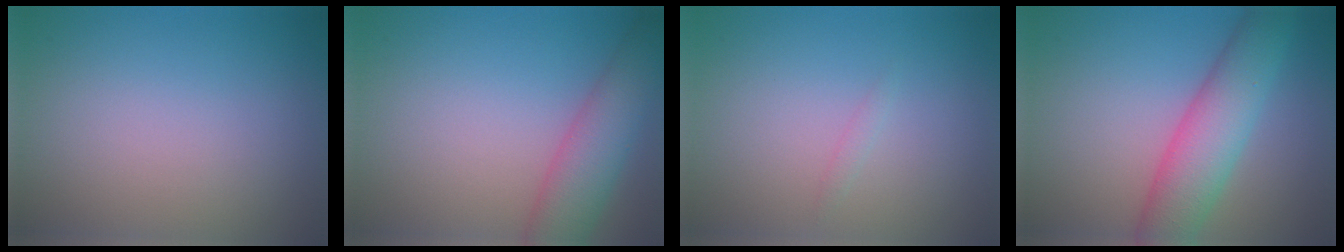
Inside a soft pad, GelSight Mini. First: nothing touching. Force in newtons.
{"total": 5.7, "press": 5.7, "slide": 0.2}
{"total": 0.6, "press": 0.6, "slide": 0.0}
{"total": 6.7, "press": 6.7, "slide": 0.2}